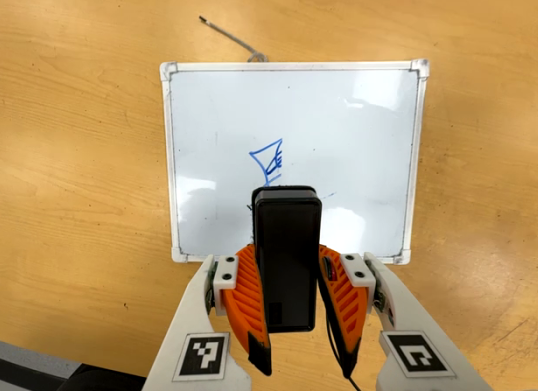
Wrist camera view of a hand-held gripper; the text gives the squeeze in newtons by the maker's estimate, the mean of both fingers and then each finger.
{"total": 7.3, "left": 6.8, "right": 7.9}